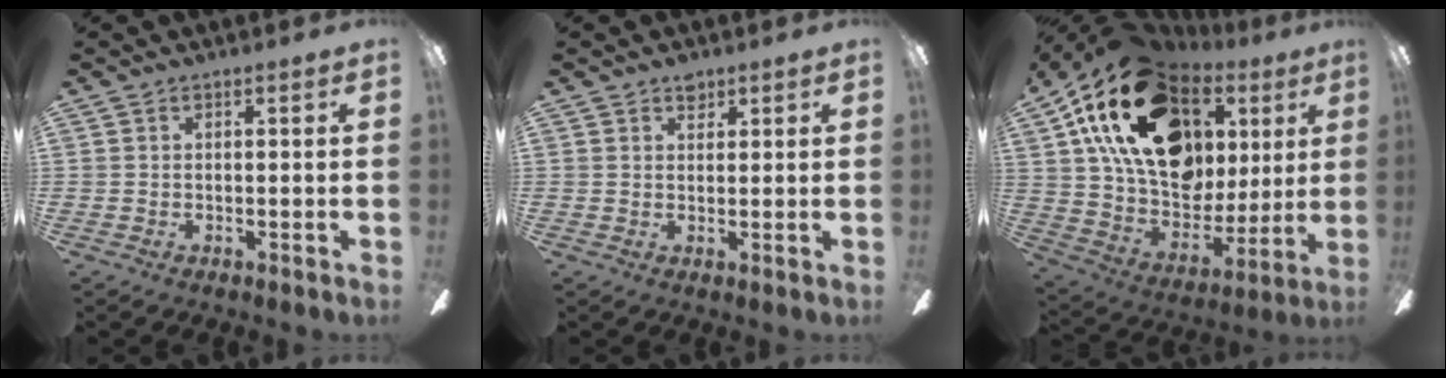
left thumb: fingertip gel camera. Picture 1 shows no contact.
{"total": 2.4, "force": [1.8, 1.4, 0.8], "torque": [-0.003, -0.006, 0.031]}
{"total": 26.8, "force": [12.3, 16.9, 16.7], "torque": [-0.313, -0.047, 0.230]}